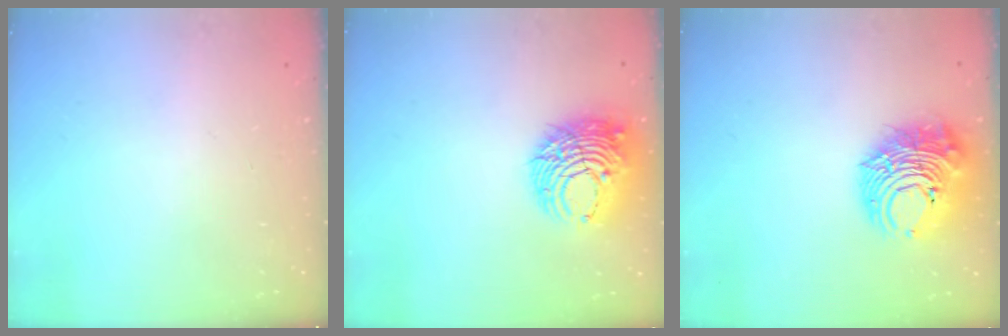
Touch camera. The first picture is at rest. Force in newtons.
{"total": 10.9, "press": 10.8, "slide": 1.1}
{"total": 12.9, "press": 12.8, "slide": 1.6}